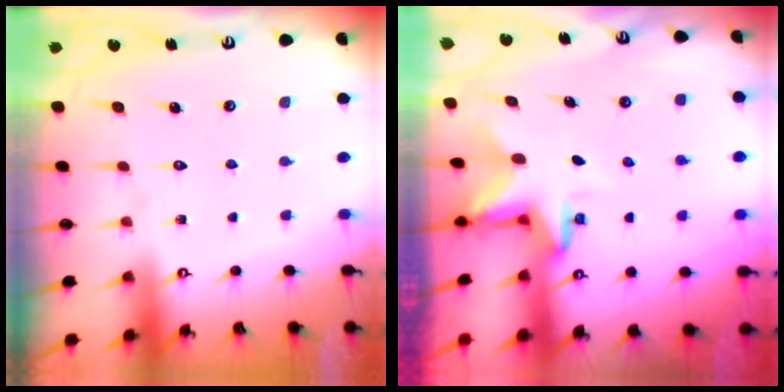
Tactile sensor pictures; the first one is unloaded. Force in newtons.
{"total": 2.9, "press": 2.9, "slide": 0.2}